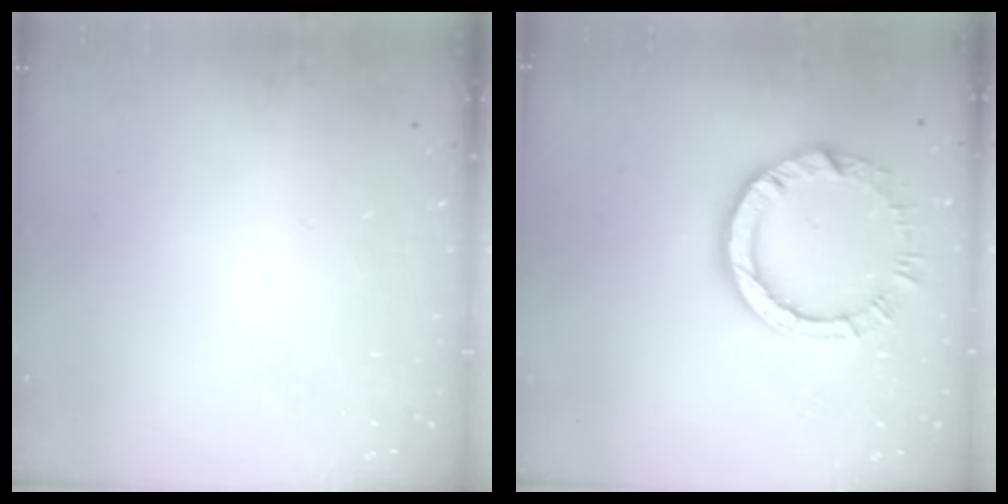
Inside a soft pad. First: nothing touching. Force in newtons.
{"total": 9.7, "press": 9.6, "slide": 0.7}